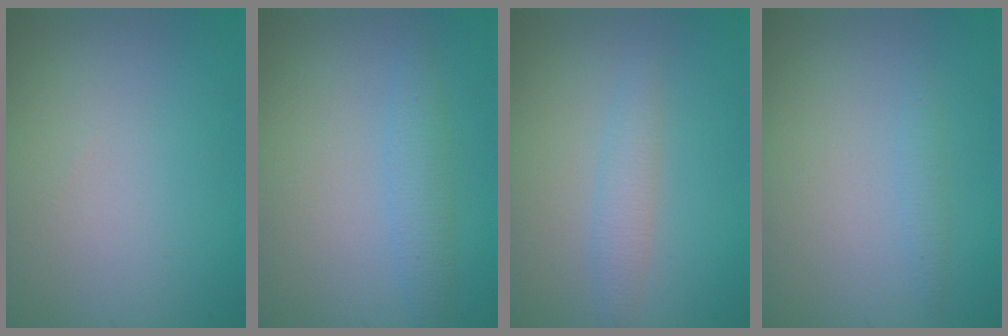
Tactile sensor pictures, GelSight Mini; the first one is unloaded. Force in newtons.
{"total": 2.0, "press": 2.0, "slide": 0.1}
{"total": 1.8, "press": 1.8, "slide": 0.1}
{"total": 0.9, "press": 0.9, "slide": 0.0}